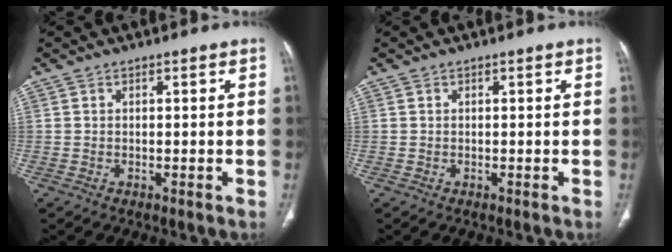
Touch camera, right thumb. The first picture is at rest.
{"total": 0.0}